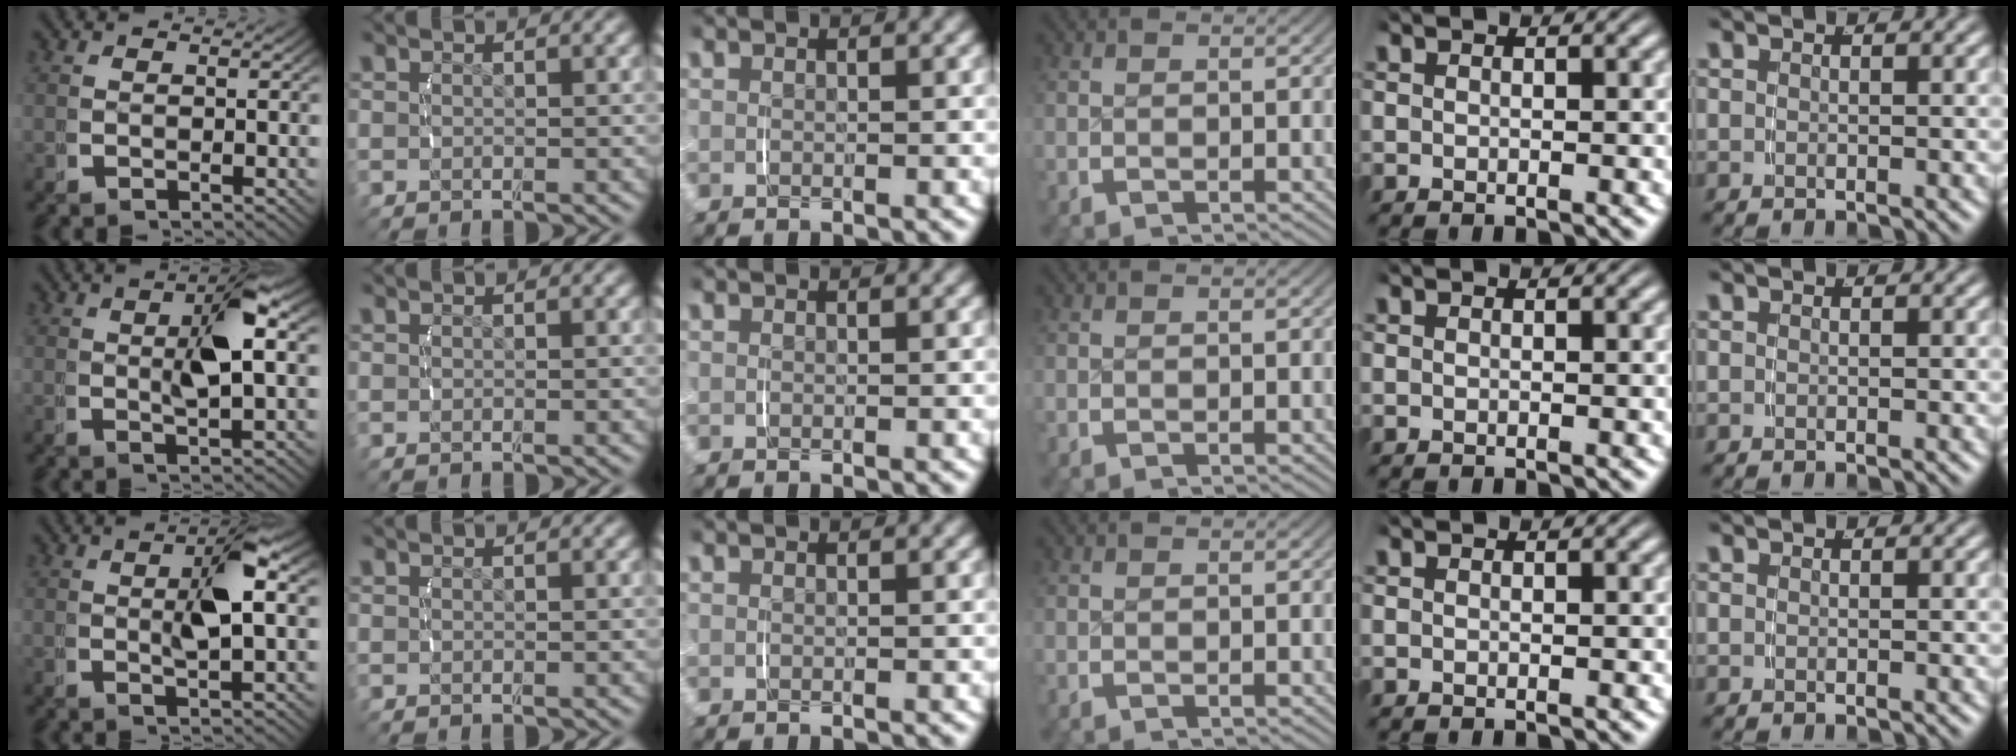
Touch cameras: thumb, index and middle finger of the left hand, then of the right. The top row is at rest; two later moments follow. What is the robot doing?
{"motion": "lift_and_place", "object": "jar lid"}